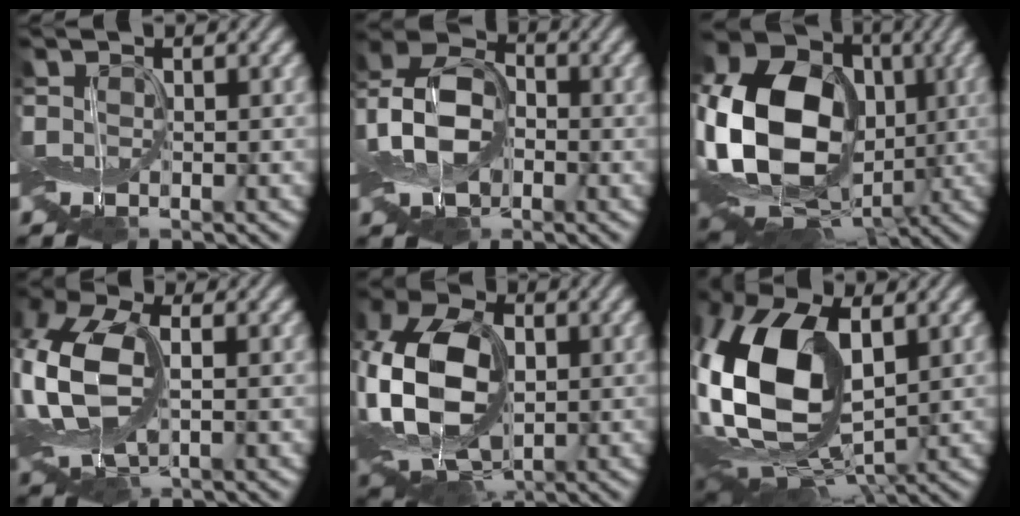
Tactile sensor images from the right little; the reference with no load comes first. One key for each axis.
{"total": 7.9, "fx": -1.7, "fy": 5.2, "fz": 5.6, "tx": -0.119, "ty": 0.014, "tz": -0.050}
{"total": 18.6, "fx": -0.2, "fy": 14.3, "fz": 11.8, "tx": -0.228, "ty": -0.011, "tz": -0.016}
{"total": 8.5, "fx": 0.3, "fy": 5.2, "fz": 6.8, "tx": -0.179, "ty": 0.002, "tz": 0.005}
{"total": 12.3, "fx": -0.8, "fy": 8.3, "fz": 9.0, "tx": -0.211, "ty": 0.002, "tz": -0.024}
{"total": 16.0, "fx": 0.1, "fy": 9.3, "fz": 12.9, "tx": -0.285, "ty": -0.015, "tz": -0.003}